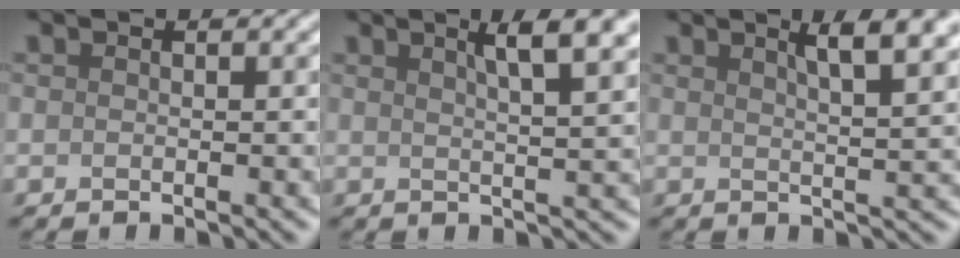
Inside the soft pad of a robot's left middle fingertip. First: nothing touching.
{"total": 5.7, "force": [3.2, 1.5, 4.5], "torque": [-0.036, 0.021, 0.025]}
{"total": 6.2, "force": [3.7, 1.9, 4.6], "torque": [-0.032, 0.023, 0.029]}